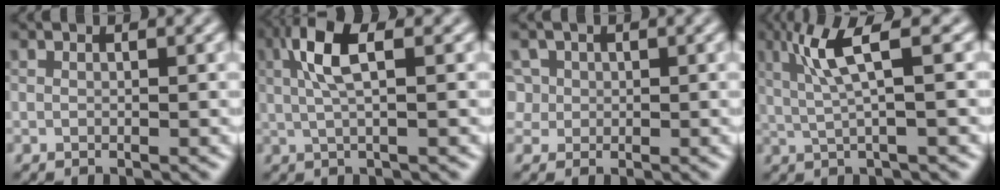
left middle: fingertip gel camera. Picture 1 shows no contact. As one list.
[{"total": 4.3, "force": [0.8, 1.0, 4.1], "torque": [-0.092, 0.011, 0.024]}, {"total": 1.8, "force": [0.7, 1.7, 0.1], "torque": [-0.021, 0.000, 0.036]}, {"total": 4.2, "force": [0.8, 0.2, 4.1], "torque": [-0.090, 0.007, 0.026]}]